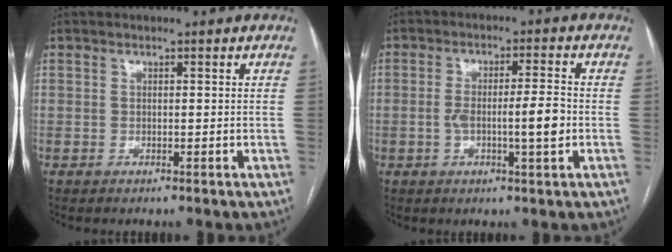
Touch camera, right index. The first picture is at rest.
{"total": 6.9, "force": [-1.2, 0.7, 6.7], "torque": [-0.120, 0.006, -0.018]}